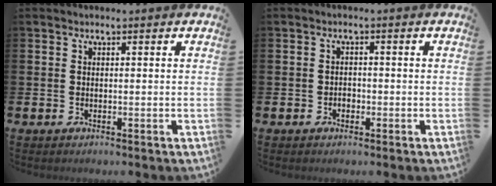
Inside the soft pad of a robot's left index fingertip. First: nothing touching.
{"total": 1.2, "force": [-0.6, 1.0, 0.4], "torque": [-0.007, 0.002, -0.014]}